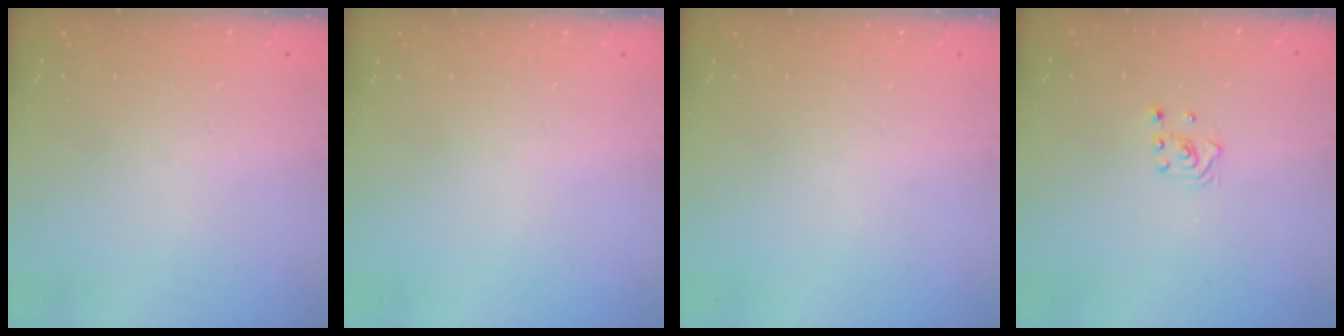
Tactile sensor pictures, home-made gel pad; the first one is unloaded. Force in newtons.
{"total": 0.0}
{"total": 0.0}
{"total": 2.6, "press": 2.4, "slide": 1.0}